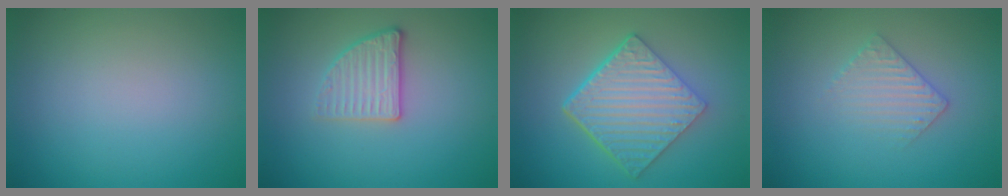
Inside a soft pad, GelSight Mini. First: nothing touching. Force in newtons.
{"total": 2.6, "press": 2.4, "slide": 1.0}
{"total": 6.6, "press": 4.7, "slide": 4.7}
{"total": 2.2, "press": 2.2, "slide": 0.5}